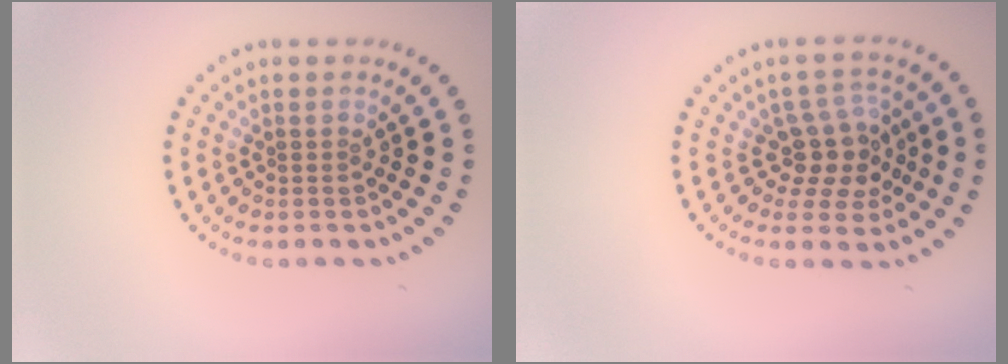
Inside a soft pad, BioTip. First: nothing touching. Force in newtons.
{"total": 3.8, "press": 3.3, "slide": 2.0}